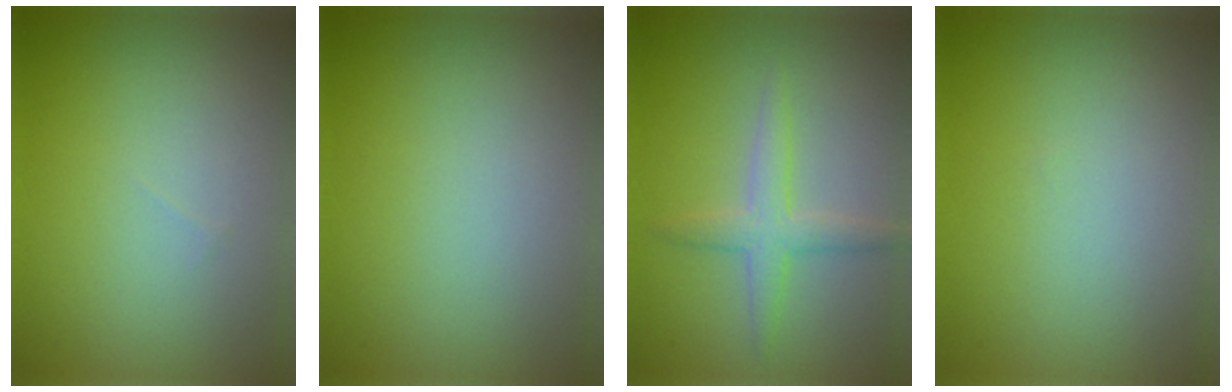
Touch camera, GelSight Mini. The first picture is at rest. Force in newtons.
{"total": 0.0}
{"total": 2.7, "press": 2.7, "slide": 0.1}
{"total": 0.0}